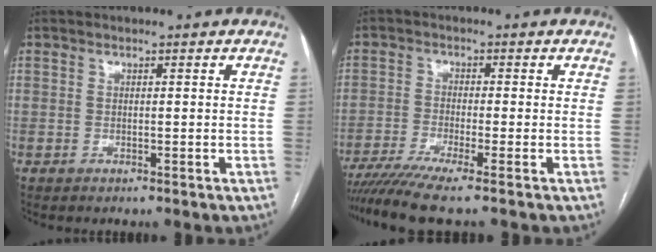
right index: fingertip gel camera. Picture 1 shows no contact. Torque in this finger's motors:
{"motor_torque": [1.02, -0.69, 0.31, 0.09]}